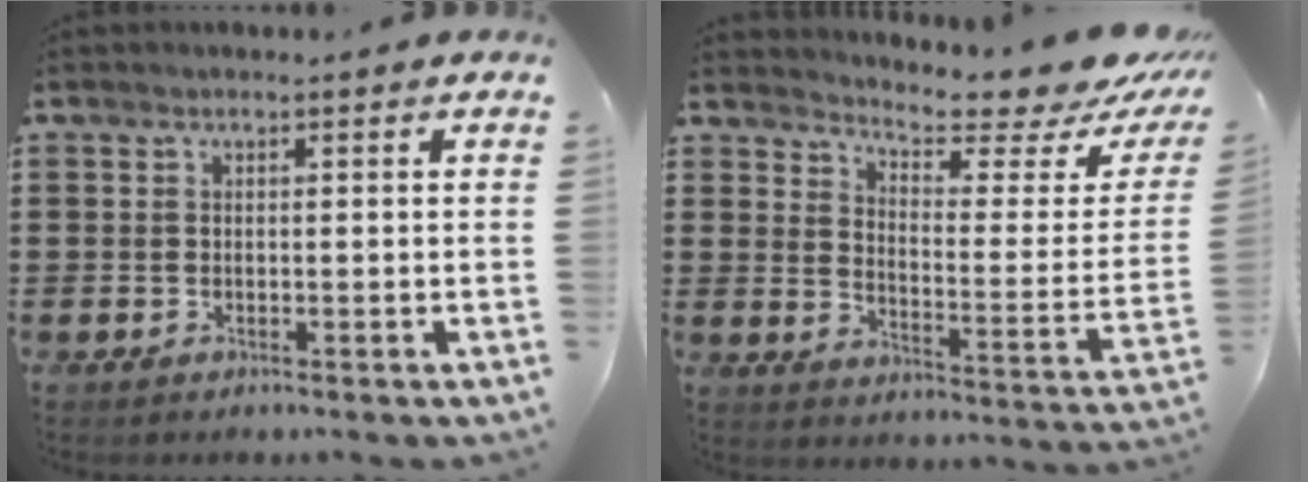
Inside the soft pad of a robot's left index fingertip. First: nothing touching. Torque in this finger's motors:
{"motor_torque": [2.14, 0.00, 0.50, 0.05]}